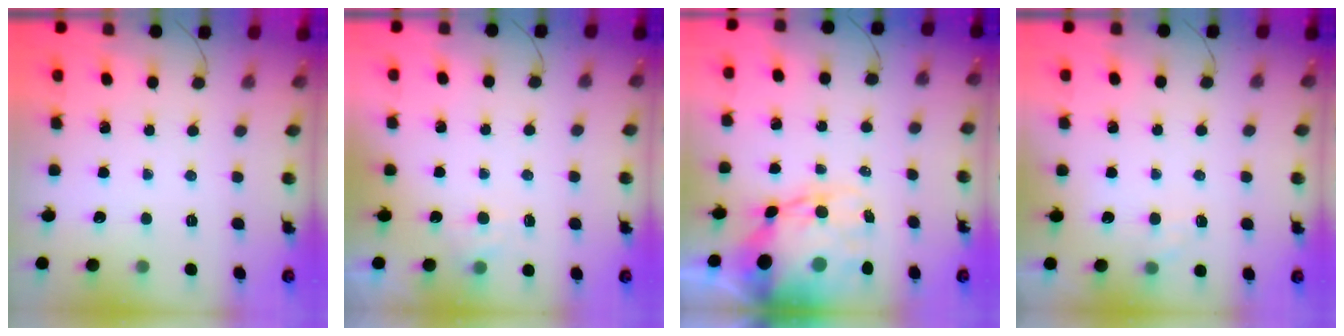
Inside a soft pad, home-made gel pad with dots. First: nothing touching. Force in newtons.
{"total": 4.3, "press": 4.1, "slide": 1.3}
{"total": 13.9, "press": 13.4, "slide": 3.8}
{"total": 5.2, "press": 4.9, "slide": 1.7}